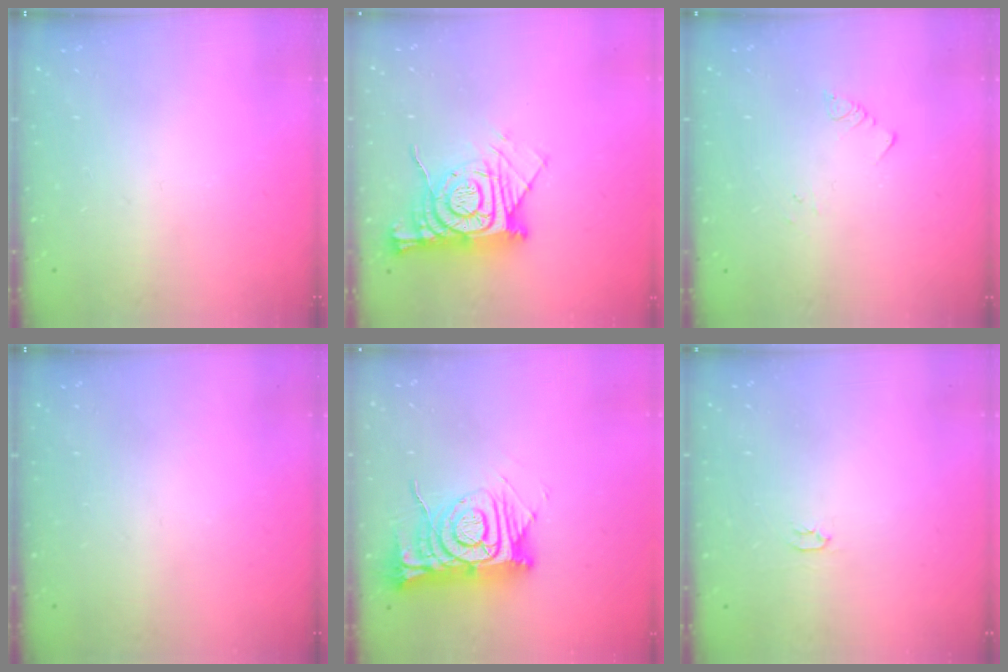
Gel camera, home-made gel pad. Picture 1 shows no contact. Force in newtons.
{"total": 13.6, "press": 13.5, "slide": 1.3}
{"total": 1.3, "press": 1.2, "slide": 0.1}
{"total": 0.0}
{"total": 13.6, "press": 13.5, "slide": 1.3}
{"total": 2.0, "press": 2.0, "slide": 0.3}